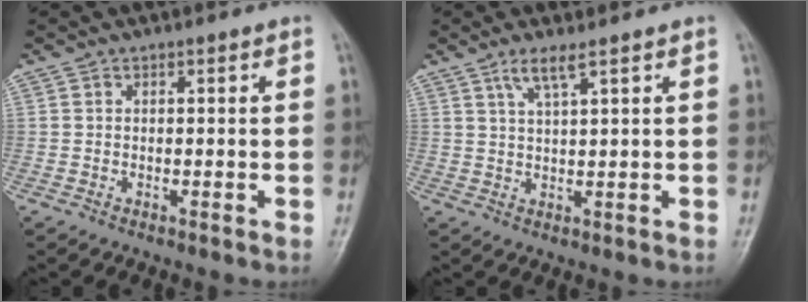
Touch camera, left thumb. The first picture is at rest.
{"total": 3.2, "force": [2.1, 0.1, 2.4], "torque": [-0.055, -0.008, 0.051]}